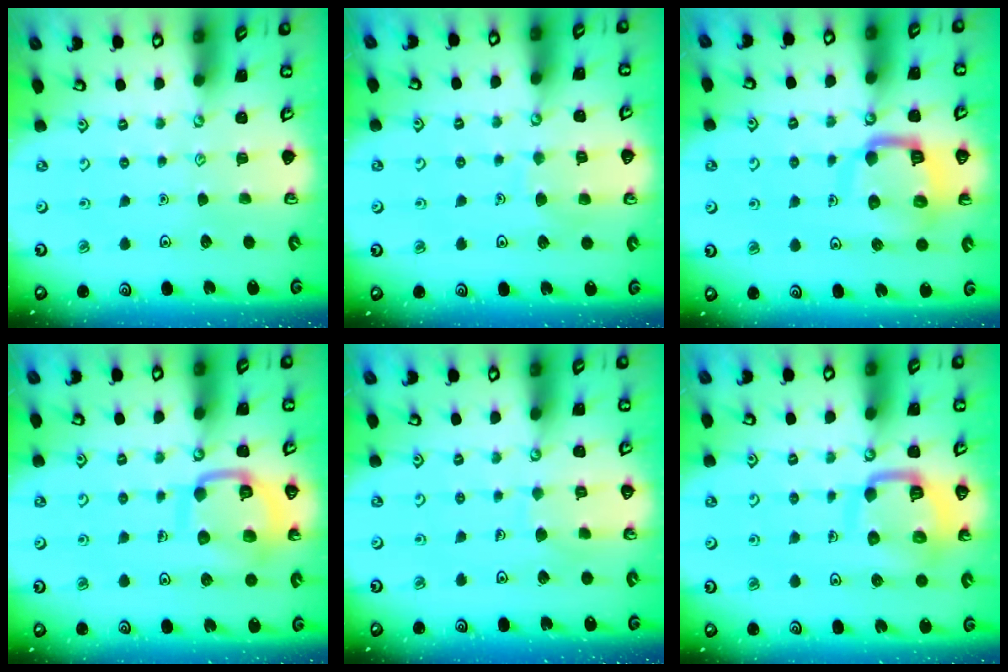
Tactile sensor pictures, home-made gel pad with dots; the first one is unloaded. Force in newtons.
{"total": 6.4, "press": 6.3, "slide": 0.7}
{"total": 11.8, "press": 11.7, "slide": 1.3}
{"total": 12.8, "press": 12.8, "slide": 1.3}
{"total": 5.9, "press": 5.9, "slide": 0.3}
{"total": 11.7, "press": 11.7, "slide": 1.3}